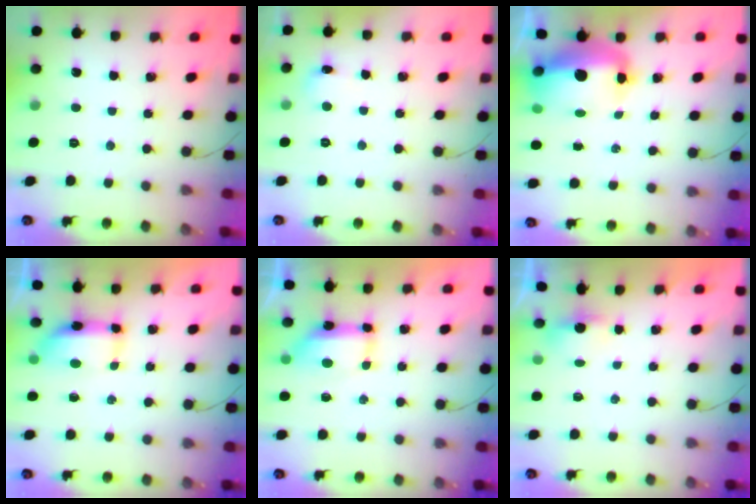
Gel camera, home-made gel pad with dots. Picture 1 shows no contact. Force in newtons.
{"total": 5.9, "press": 5.6, "slide": 1.6}
{"total": 14.1, "press": 13.6, "slide": 3.7}
{"total": 7.9, "press": 7.4, "slide": 2.8}
{"total": 7.4, "press": 7.3, "slide": 0.5}
{"total": 2.7, "press": 2.6, "slide": 0.7}